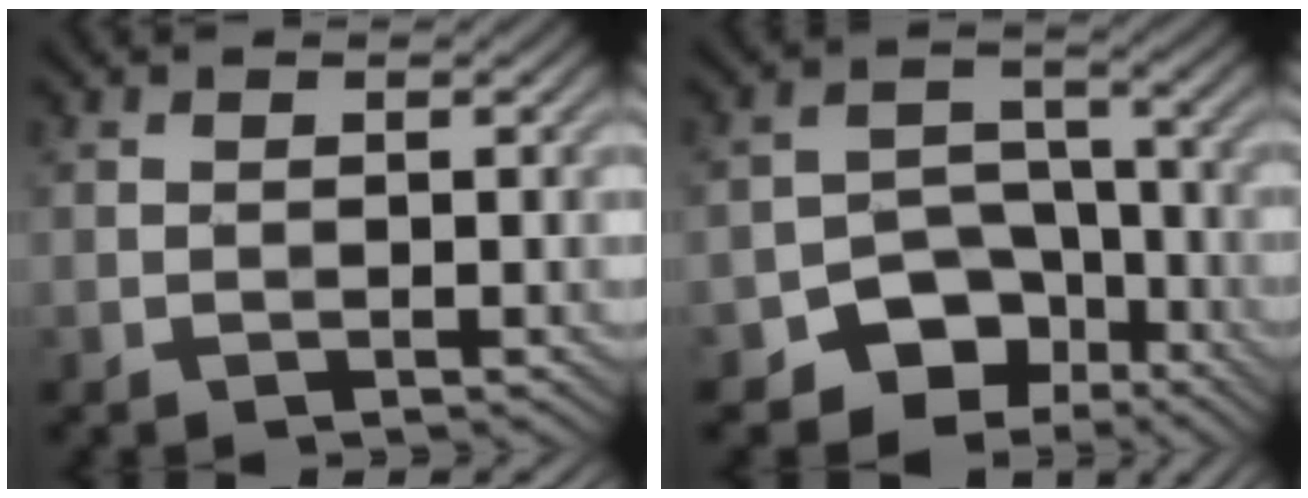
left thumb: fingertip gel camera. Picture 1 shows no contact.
{"total": 8.8, "force": [-5.5, 6.1, 3.2], "torque": [-0.037, -0.002, -0.094]}